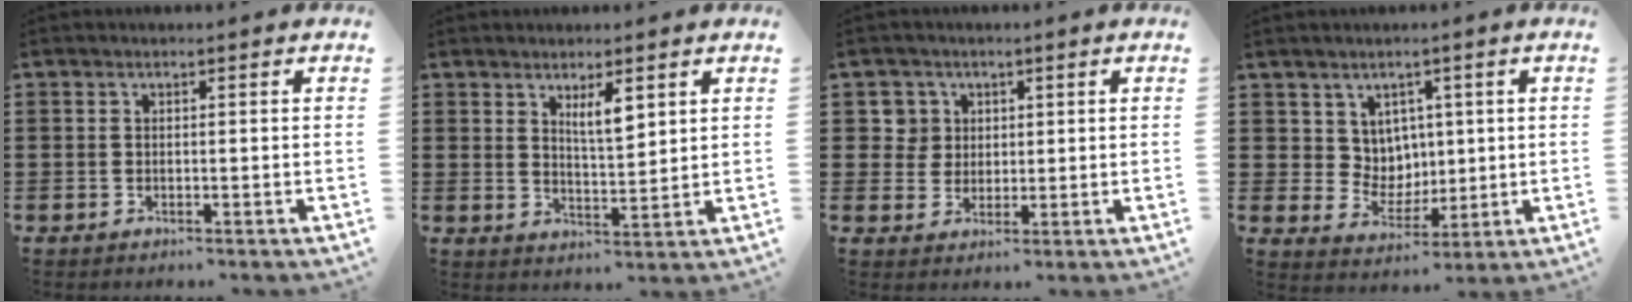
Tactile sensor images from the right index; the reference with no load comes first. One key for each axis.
{"total": 4.1, "fx": 2.4, "fy": 1.1, "fz": 3.1, "tx": -0.057, "ty": 0.001, "tz": 0.040}
{"total": 4.3, "fx": 1.5, "fy": 4.0, "fz": 0.4, "tx": -0.029, "ty": 0.015, "tz": 0.028}
{"total": 5.3, "fx": 2.8, "fy": 4.4, "fz": 0.7, "tx": -0.043, "ty": -0.003, "tz": 0.053}